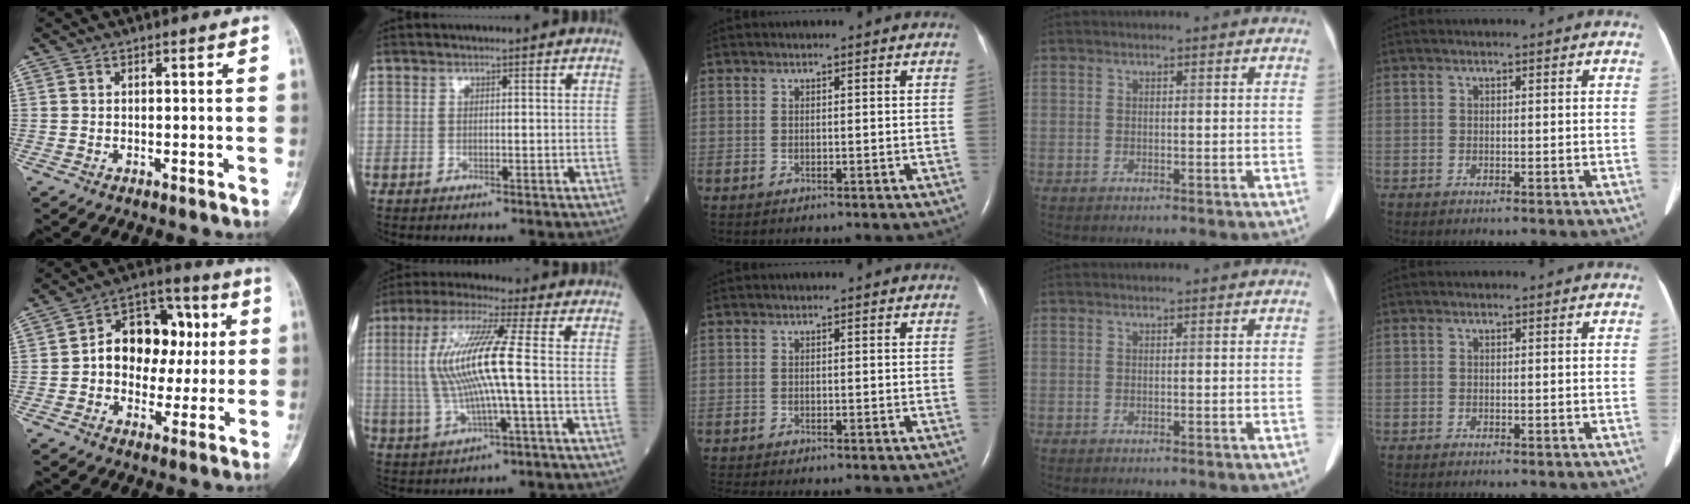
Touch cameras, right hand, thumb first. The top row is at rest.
{"thumb": {"total": 15.1, "force": [1.2, 11.0, 10.2], "torque": [-0.102, 0.031, 0.012]}, "index": {"total": 11.7, "force": [0.3, 0.2, 11.7], "torque": [-0.247, 0.012, 0.004]}, "middle": {"total": 2.4, "force": [-2.2, 0.1, 1.1], "torque": [-0.015, -0.005, -0.031]}}